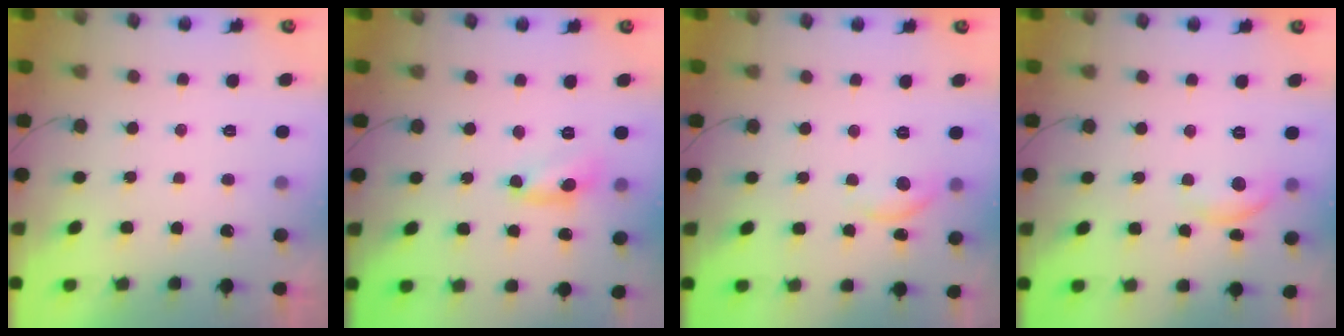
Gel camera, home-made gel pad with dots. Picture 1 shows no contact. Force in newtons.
{"total": 6.8, "press": 6.8, "slide": 0.4}
{"total": 6.1, "press": 6.0, "slide": 0.6}
{"total": 6.9, "press": 6.8, "slide": 0.7}